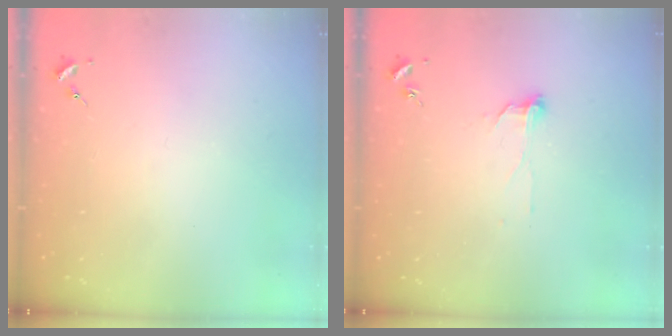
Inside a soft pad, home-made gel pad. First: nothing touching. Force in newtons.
{"total": 6.4, "press": 6.3, "slide": 0.5}